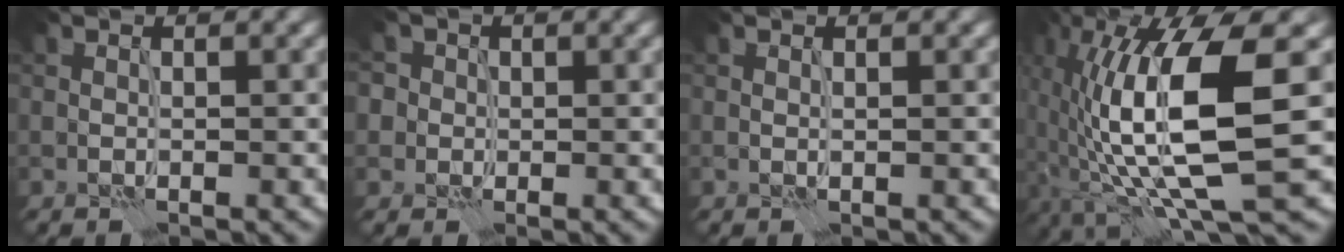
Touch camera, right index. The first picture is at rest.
{"total": 3.8, "force": [1.4, 3.3, 1.1], "torque": [-0.013, 0.011, 0.006]}
{"total": 0.0}
{"total": 12.4, "force": [-0.7, 3.5, 11.9], "torque": [-0.215, 0.000, -0.012]}